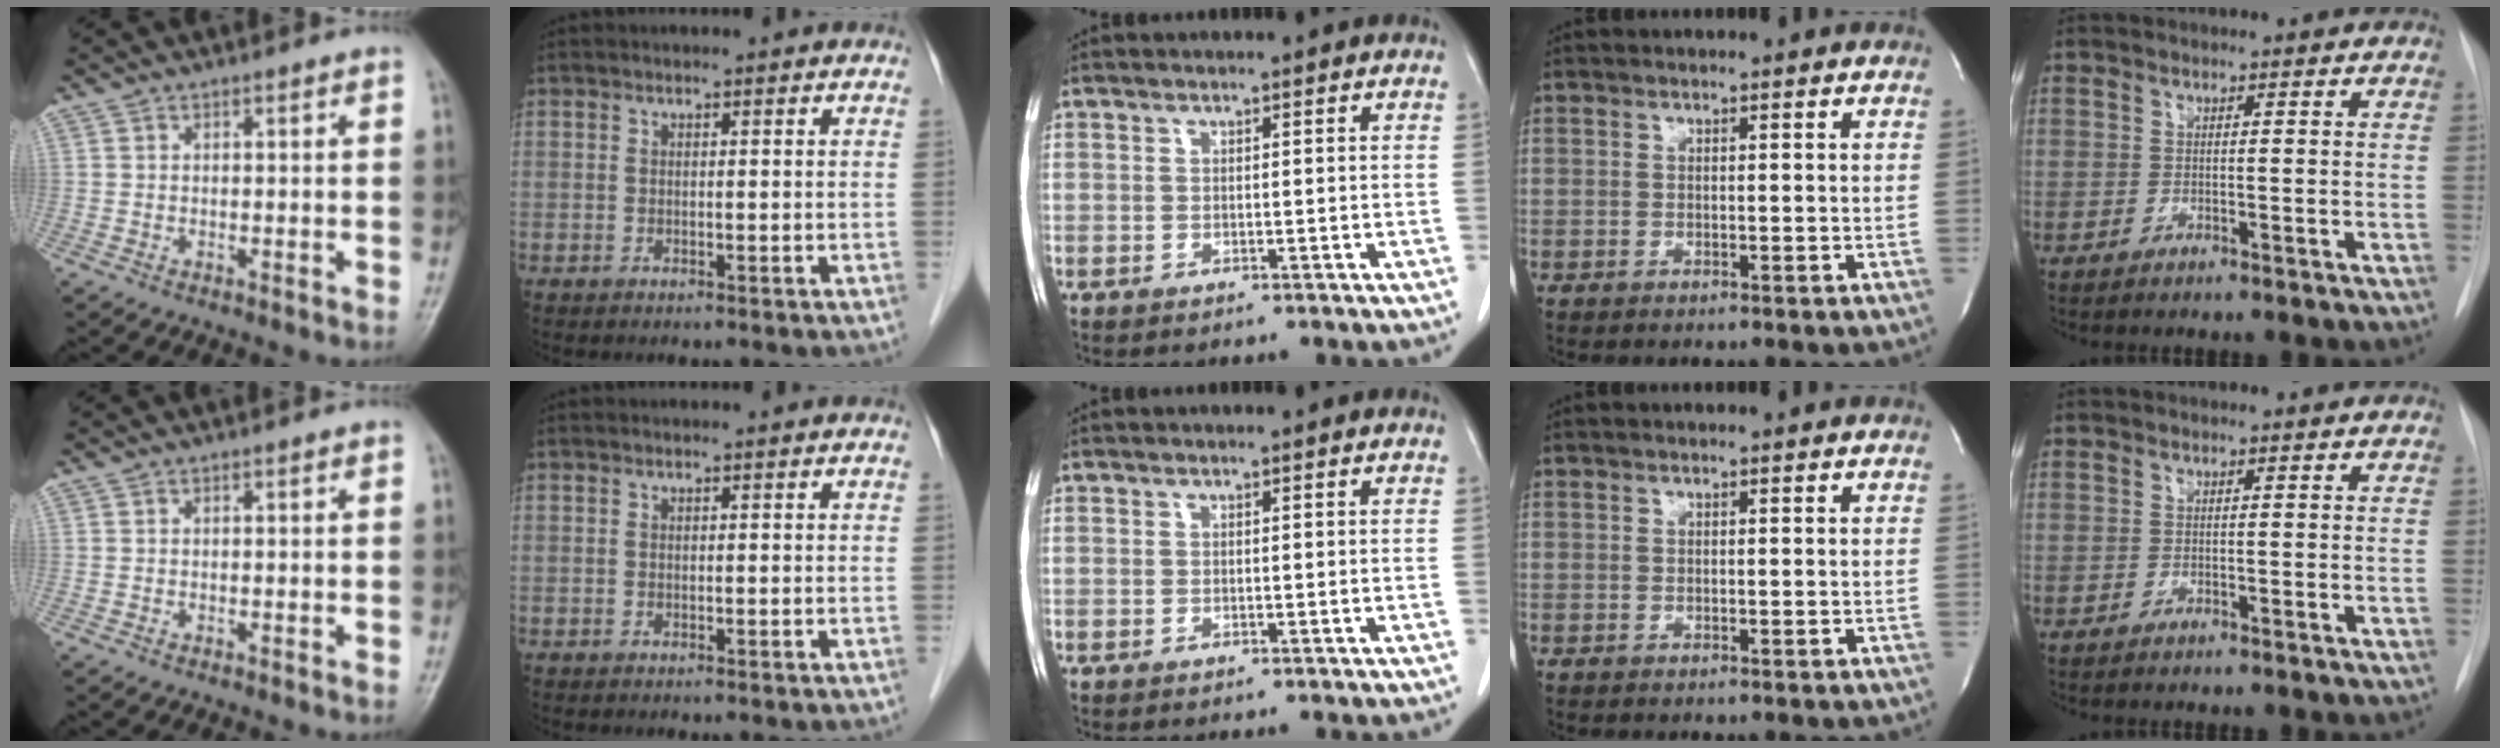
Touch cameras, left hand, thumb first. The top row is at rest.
{}